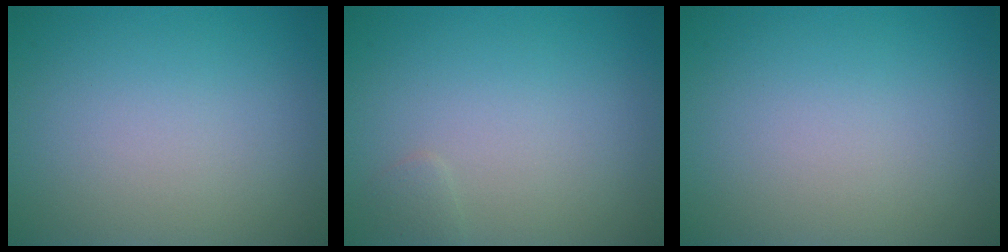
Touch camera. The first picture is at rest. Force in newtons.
{"total": 0.6, "press": 0.6, "slide": 0.1}
{"total": 0.0}